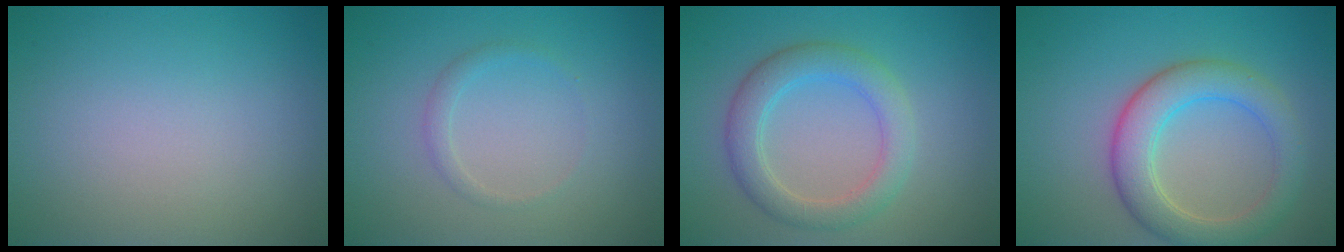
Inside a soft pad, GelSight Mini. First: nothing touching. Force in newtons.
{"total": 1.1, "press": 1.1, "slide": 0.0}
{"total": 4.0, "press": 4.0, "slide": 0.3}
{"total": 5.3, "press": 5.3, "slide": 0.4}